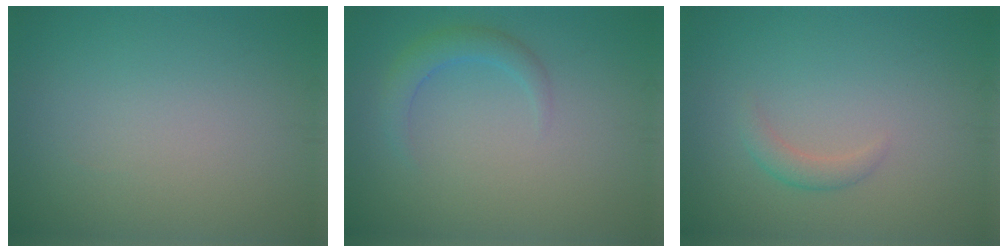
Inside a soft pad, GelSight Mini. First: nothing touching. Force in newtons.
{"total": 2.1, "press": 2.1, "slide": 0.3}
{"total": 1.3, "press": 1.3, "slide": 0.1}